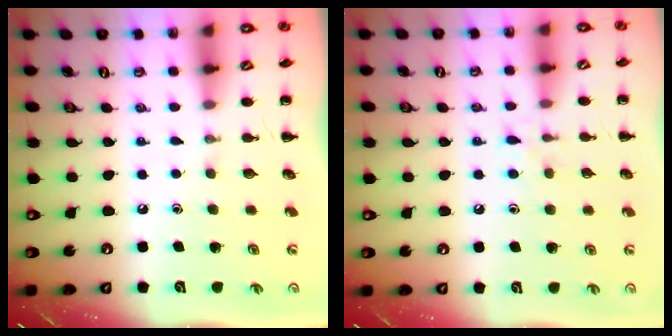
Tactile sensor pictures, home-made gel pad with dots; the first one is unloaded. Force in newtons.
{"total": 5.5, "press": 5.2, "slide": 1.7}